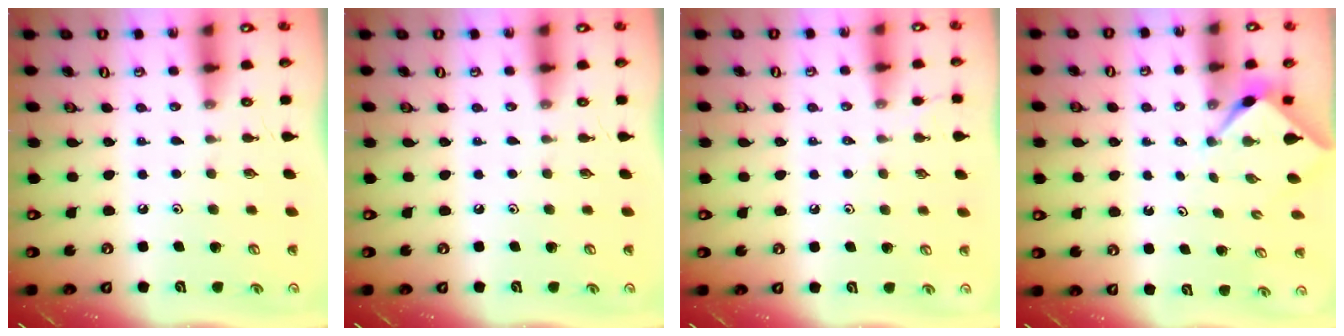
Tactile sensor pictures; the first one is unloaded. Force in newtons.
{"total": 0.0}
{"total": 1.1, "press": 1.1, "slide": 0.3}
{"total": 2.4, "press": 2.4, "slide": 0.1}